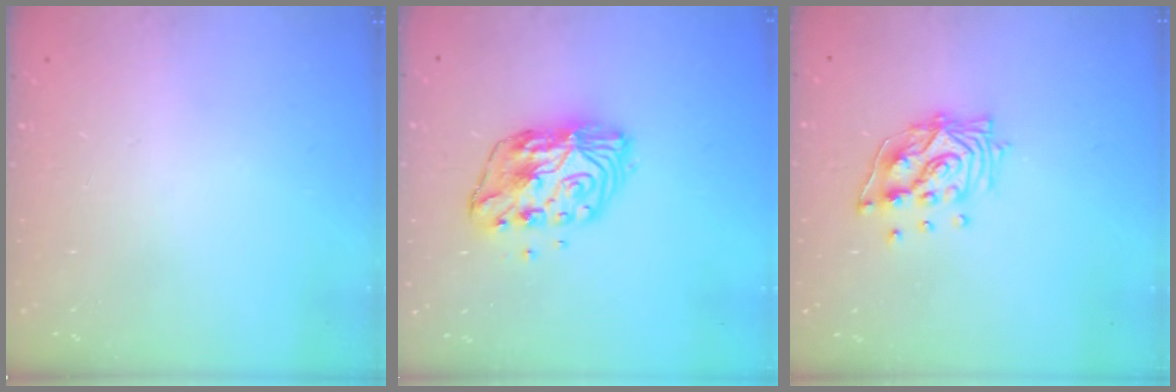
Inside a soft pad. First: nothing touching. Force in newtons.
{"total": 12.5, "press": 12.5, "slide": 1.0}
{"total": 11.7, "press": 11.6, "slide": 1.4}